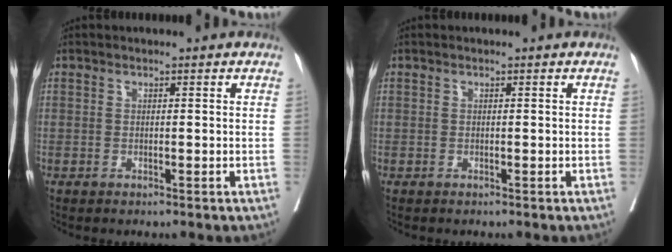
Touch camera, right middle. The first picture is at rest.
{"total": 0.0}